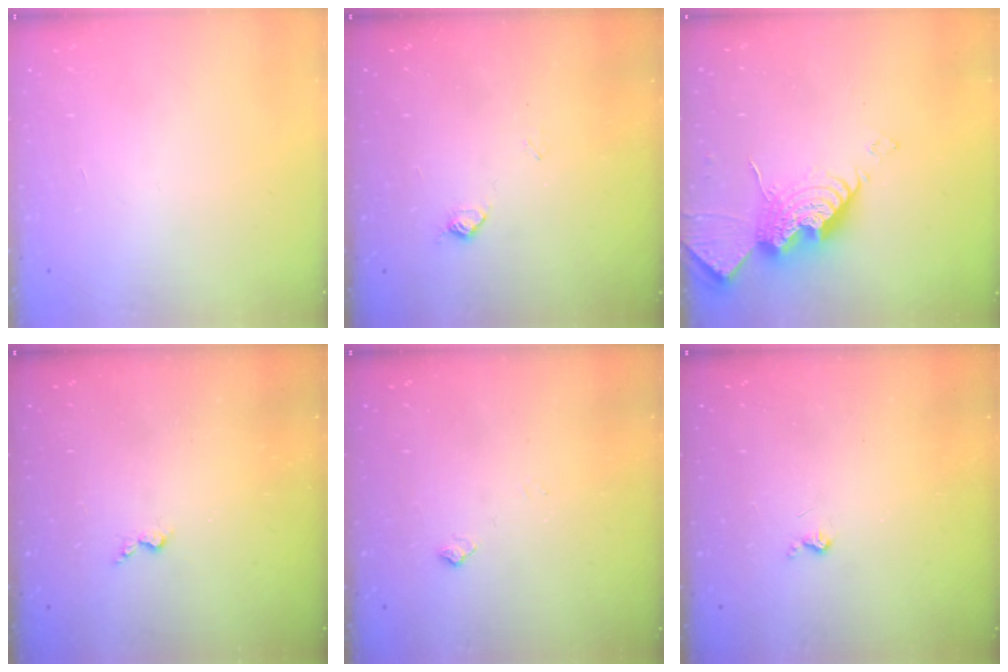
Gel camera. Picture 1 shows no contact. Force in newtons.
{"total": 5.7, "press": 5.7, "slide": 0.7}
{"total": 14.5, "press": 14.4, "slide": 1.2}
{"total": 3.7, "press": 3.6, "slide": 0.6}
{"total": 5.4, "press": 5.3, "slide": 0.7}
{"total": 2.6, "press": 2.6, "slide": 0.5}